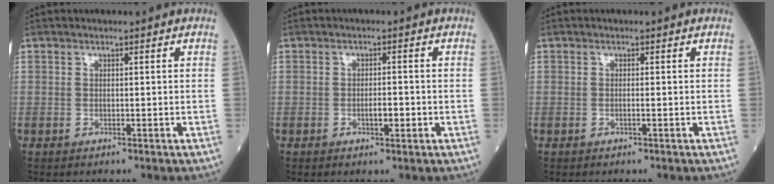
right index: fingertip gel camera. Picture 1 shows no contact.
{"total": 2.5, "force": [-0.7, 0.6, 2.3], "torque": [-0.040, 0.000, -0.010]}
{"total": 0.6, "force": [-0.2, -0.1, 0.5], "torque": [-0.011, 0.001, -0.003]}